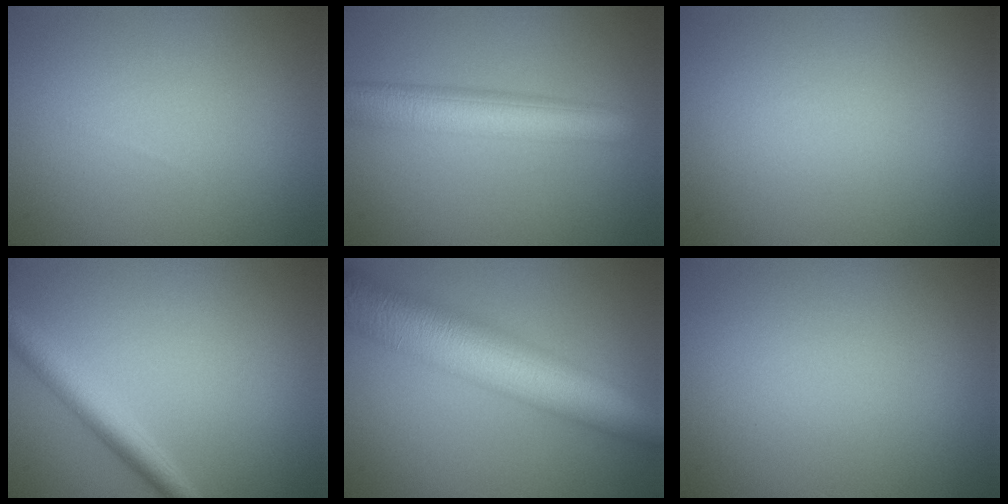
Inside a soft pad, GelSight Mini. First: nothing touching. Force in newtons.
{"total": 5.9, "press": 5.9, "slide": 0.3}
{"total": 0.0}
{"total": 3.1, "press": 3.1, "slide": 0.1}
{"total": 10.5, "press": 10.5, "slide": 0.3}
{"total": 0.0}